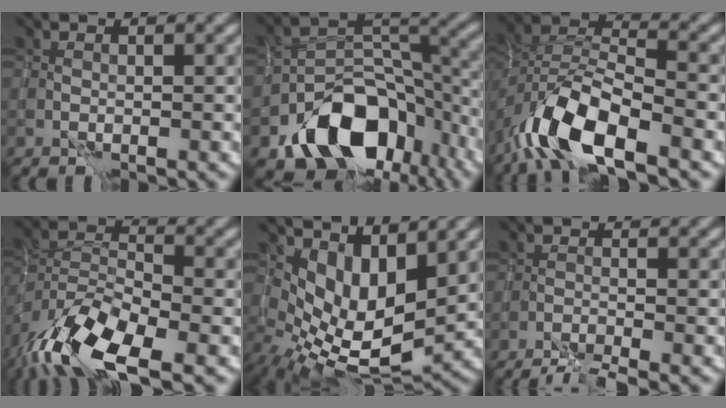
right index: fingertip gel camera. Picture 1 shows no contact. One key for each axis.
{"total": 10.8, "fx": -5.9, "fy": 6.8, "fz": 5.9, "tx": -0.083, "ty": -0.008, "tz": -0.089}
{"total": 9.0, "fx": -5.1, "fy": 3.4, "fz": 6.6, "tx": -0.122, "ty": 0.009, "tz": -0.101}
{"total": 11.1, "fx": -6.9, "fy": 4.0, "fz": 7.7, "tx": -0.140, "ty": -0.008, "tz": -0.136}
{"total": 7.1, "fx": 2.2, "fy": 3.4, "fz": 5.8, "tx": -0.109, "ty": -0.022, "tz": 0.052}
{"total": 4.1, "fx": -3.6, "fy": 0.0, "fz": 1.9, "tx": -0.042, "ty": -0.014, "tz": -0.061}